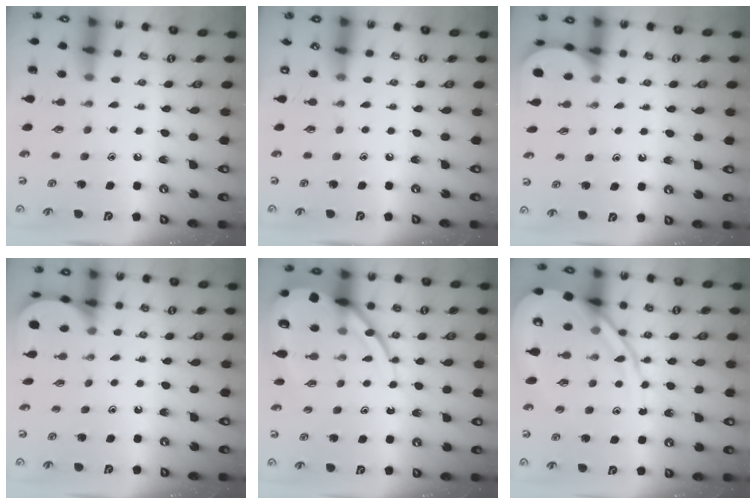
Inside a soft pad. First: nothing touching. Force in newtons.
{"total": 0.0}
{"total": 2.5, "press": 2.5, "slide": 0.3}
{"total": 2.5, "press": 2.5, "slide": 0.3}
{"total": 13.4, "press": 13.3, "slide": 1.4}
{"total": 13.1, "press": 13.1, "slide": 1.2}